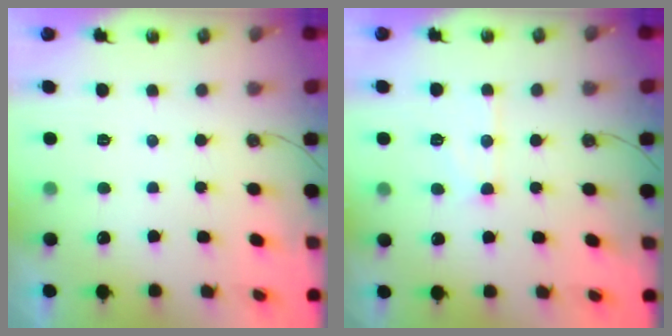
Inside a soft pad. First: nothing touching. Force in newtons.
{"total": 8.9, "press": 8.8, "slide": 0.7}